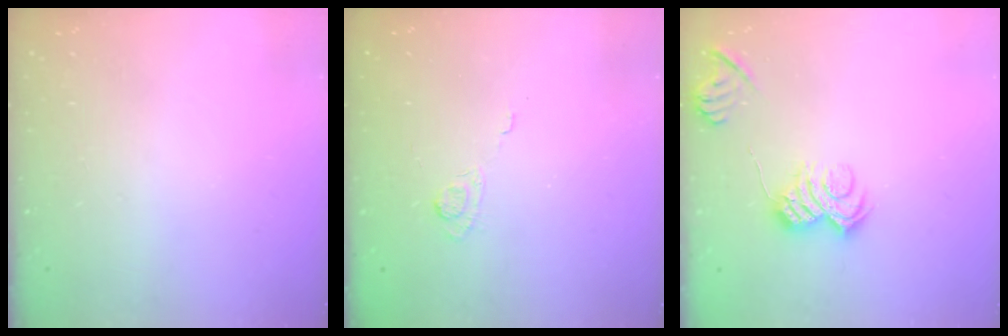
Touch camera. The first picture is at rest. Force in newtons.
{"total": 2.8, "press": 2.4, "slide": 1.4}
{"total": 9.1, "press": 9.0, "slide": 0.8}